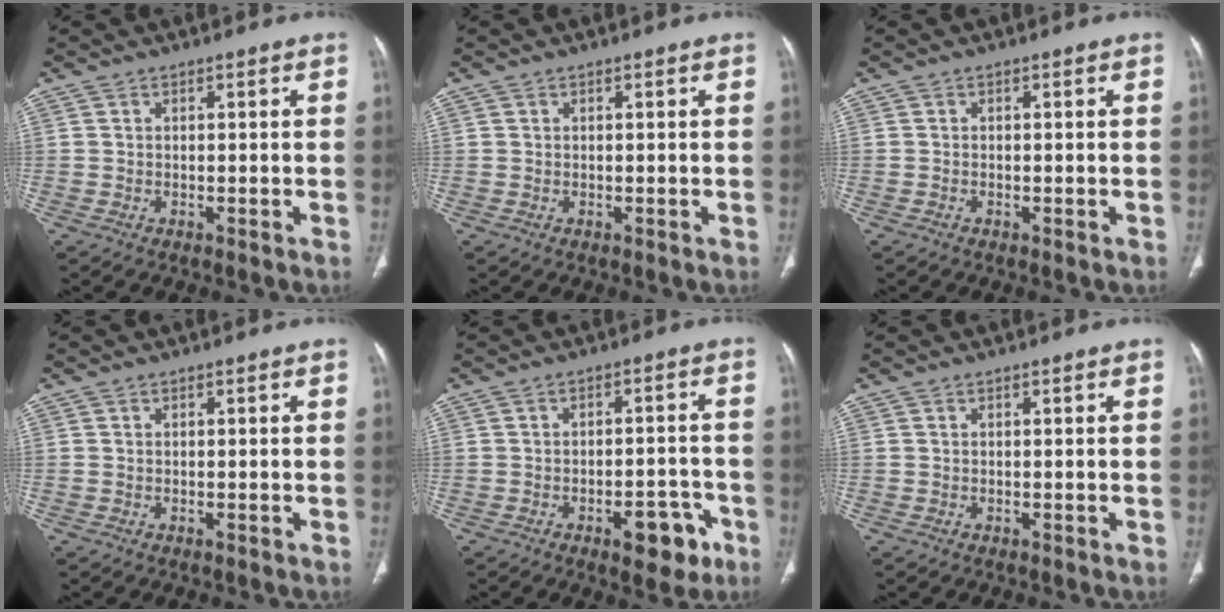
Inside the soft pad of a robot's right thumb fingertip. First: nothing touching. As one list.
[{"total": 0.0}, {"total": 0.0}, {"total": 0.0}, {"total": 7.7, "force": [-4.0, 3.6, 5.5], "torque": [-0.048, 0.030, -0.049]}, {"total": 0.0}]